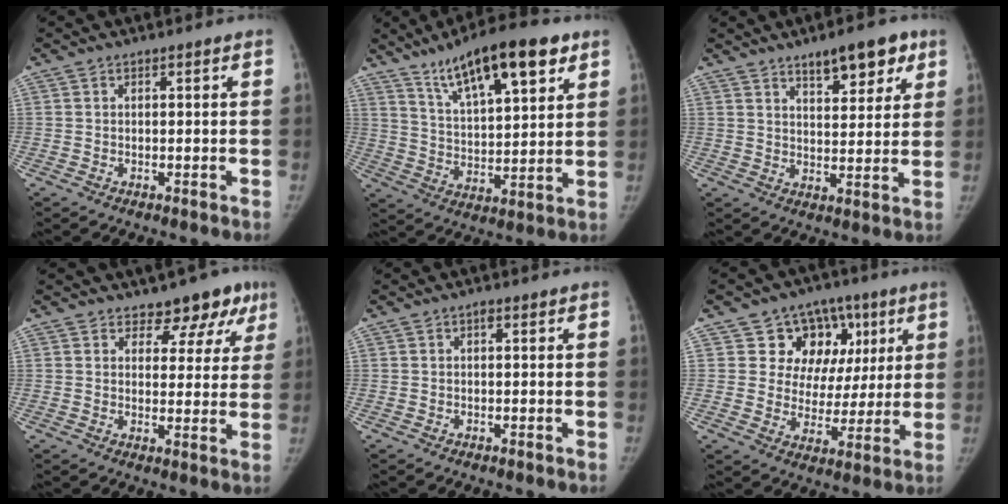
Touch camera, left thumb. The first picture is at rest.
{"total": 17.8, "force": [10.6, 5.5, 13.1], "torque": [-0.183, -0.037, 0.180]}
{"total": 9.9, "force": [6.3, 3.8, 6.7], "torque": [-0.066, -0.032, 0.094]}
{"total": 7.9, "force": [5.7, 4.7, 2.9], "torque": [0.008, -0.030, 0.062]}
{"total": 0.6, "force": [0.2, 0.3, 0.5], "torque": [-0.006, 0.003, 0.000]}
{"total": 14.1, "force": [5.5, 11.5, 5.8], "torque": [-0.026, -0.002, 0.085]}